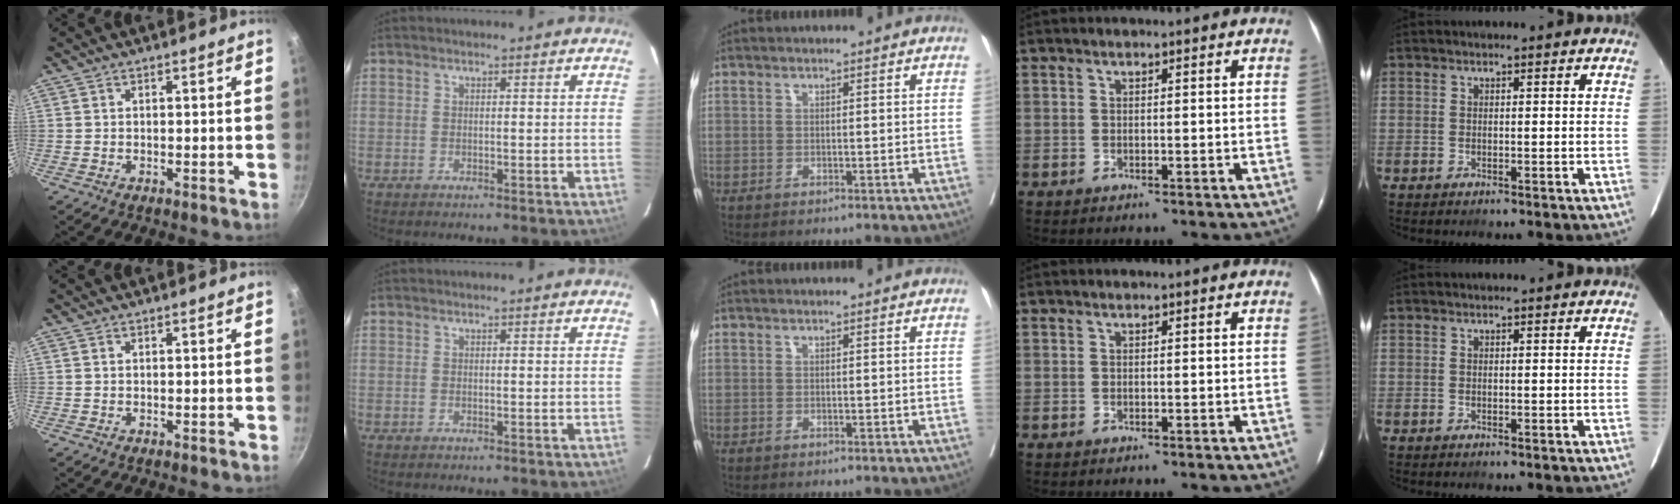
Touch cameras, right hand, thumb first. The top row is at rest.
{}